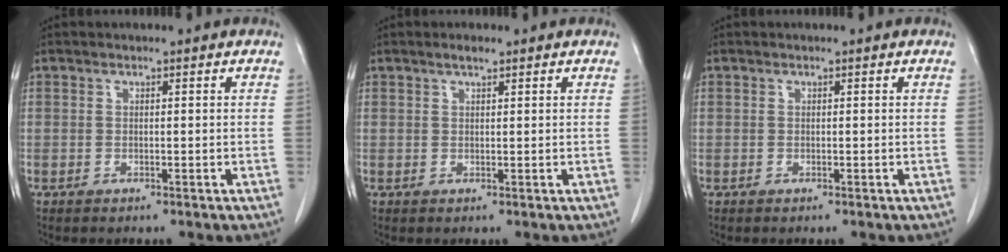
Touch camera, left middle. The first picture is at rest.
{"total": 1.3, "force": [1.0, 0.2, 0.8], "torque": [-0.019, 0.002, 0.021]}
{"total": 0.0}